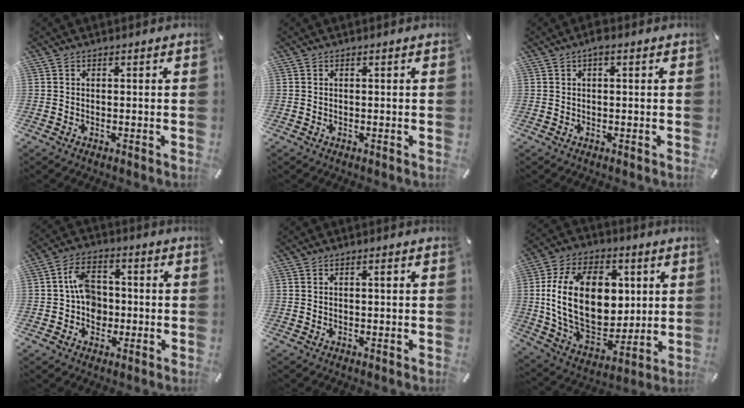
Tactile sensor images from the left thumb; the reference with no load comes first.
{"total": 0.0}
{"total": 2.0, "force": [0.5, 0.4, 1.8], "torque": [-0.036, 0.004, 0.008]}
{"total": 7.7, "force": [-0.4, 6.2, 4.5], "torque": [-0.080, 0.011, -0.006]}
{"total": 1.0, "force": [0.3, 0.3, 0.9], "torque": [-0.018, 0.002, 0.004]}
{"total": 23.7, "force": [2.9, 16.1, 17.1], "torque": [-0.317, -0.008, 0.056]}